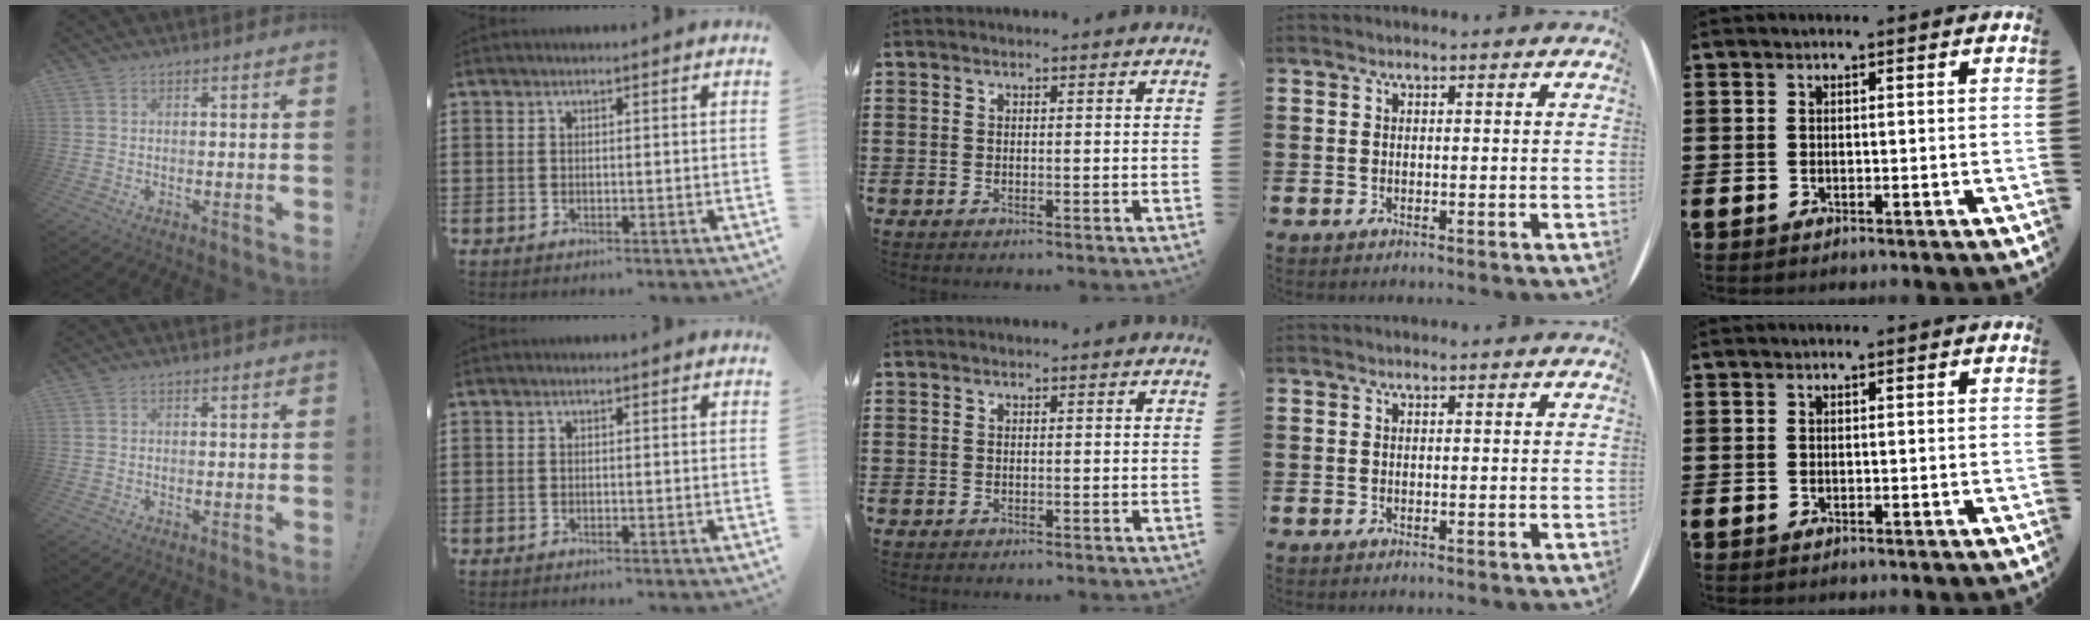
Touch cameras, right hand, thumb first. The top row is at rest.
{}